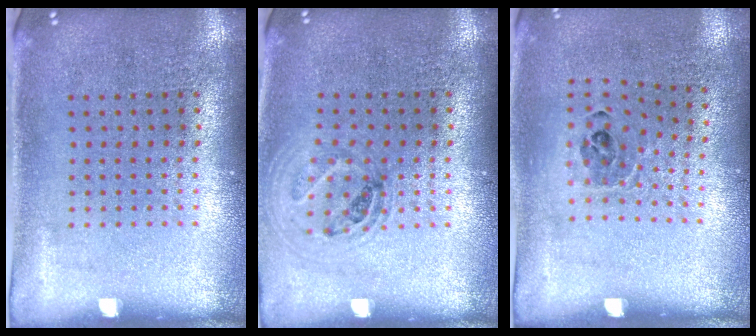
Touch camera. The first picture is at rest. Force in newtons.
{"total": 1.0, "press": 1.0, "slide": 0.2}
{"total": 0.9, "press": 0.8, "slide": 0.5}